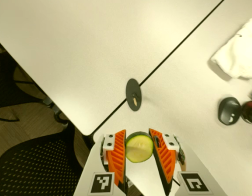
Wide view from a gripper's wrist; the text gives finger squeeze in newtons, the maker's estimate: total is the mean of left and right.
{"total": 11.7, "left": 11.9, "right": 11.5}